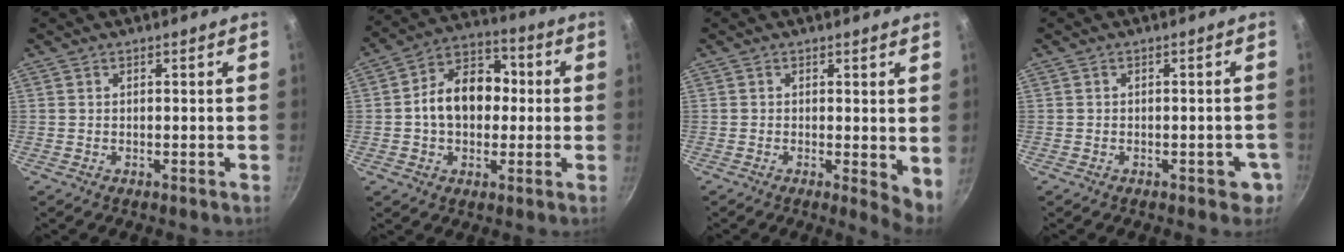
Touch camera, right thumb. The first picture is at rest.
{"total": 13.6, "force": [0.1, 9.9, 9.2], "torque": [-0.105, 0.033, -0.015]}
{"total": 4.5, "force": [0.1, 1.8, 4.1], "torque": [-0.051, -0.010, 0.000]}
{"total": 3.5, "force": [-1.4, 2.2, 2.4], "torque": [-0.004, 0.016, -0.011]}